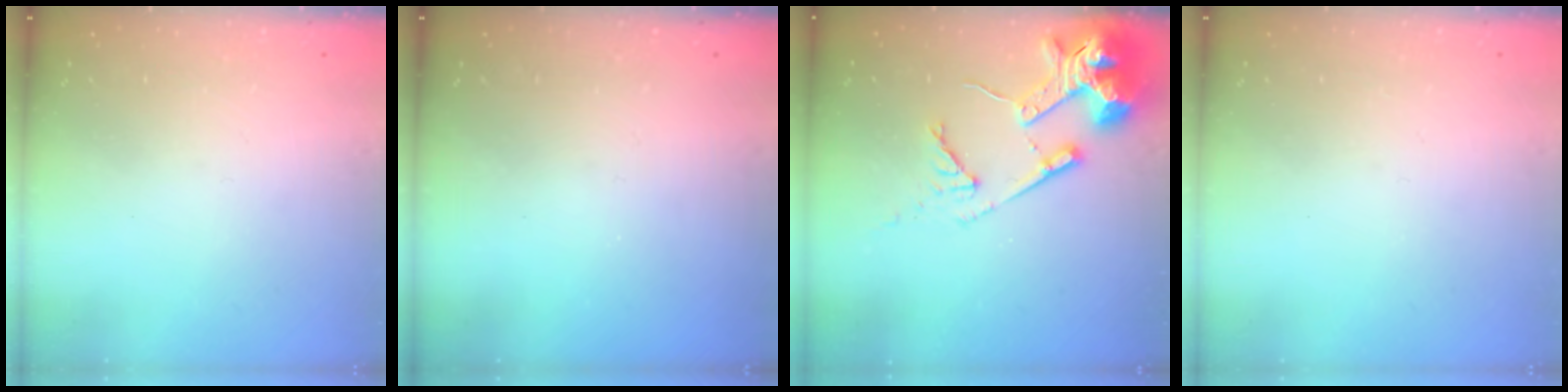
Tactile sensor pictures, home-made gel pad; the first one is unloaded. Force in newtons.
{"total": 0.0}
{"total": 14.8, "press": 14.7, "slide": 1.8}
{"total": 0.0}